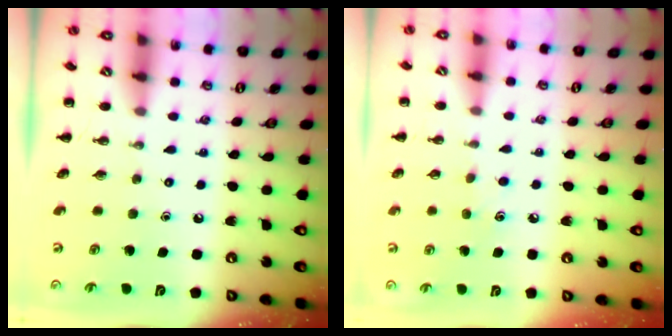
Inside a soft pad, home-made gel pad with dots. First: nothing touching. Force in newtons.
{"total": 4.7, "press": 4.5, "slide": 1.3}